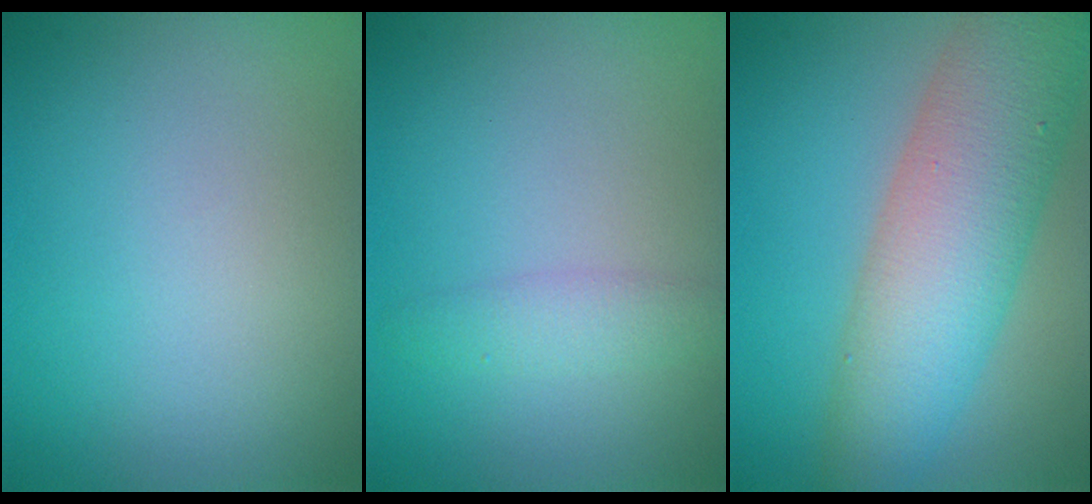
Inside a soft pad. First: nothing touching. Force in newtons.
{"total": 1.8, "press": 1.8, "slide": 0.1}
{"total": 8.6, "press": 8.6, "slide": 0.1}